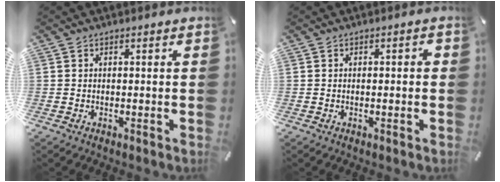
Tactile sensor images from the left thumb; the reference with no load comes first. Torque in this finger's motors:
{"motor_torque": [0.01, 0.06, -0.03, -0.02, 0.02]}